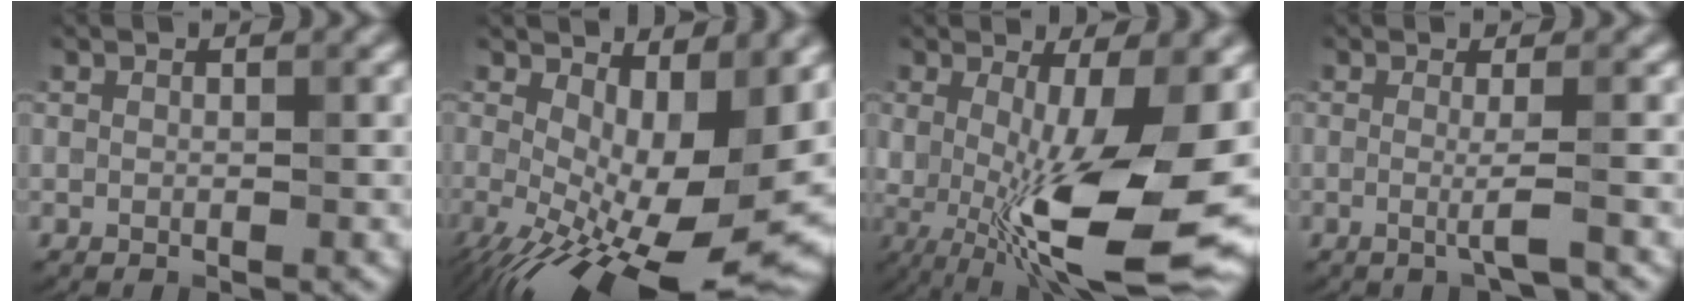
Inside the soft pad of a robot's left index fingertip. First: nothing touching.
{"total": 14.3, "force": [-1.2, 6.0, 12.9], "torque": [-0.187, -0.020, -0.008]}
{"total": 13.2, "force": [-1.8, 4.3, 12.4], "torque": [-0.202, -0.033, -0.022]}
{"total": 2.2, "force": [-0.4, 0.3, 2.1], "torque": [-0.037, -0.008, -0.015]}